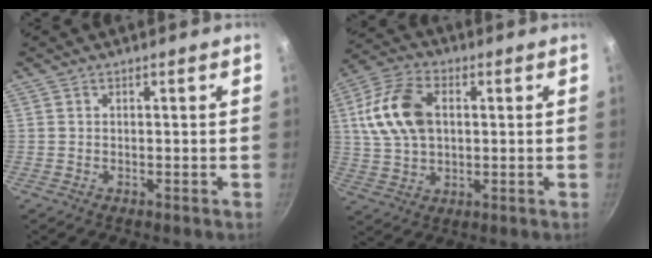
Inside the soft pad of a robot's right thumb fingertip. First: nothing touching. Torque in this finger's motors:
{"motor_torque": [-0.89, 1.09, 0.31, -0.17, 0.14]}